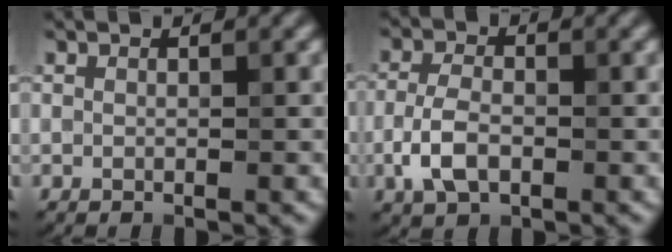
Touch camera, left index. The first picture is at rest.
{"total": 3.6, "force": [-1.3, 1.8, 2.8], "torque": [-0.066, 0.004, -0.030]}